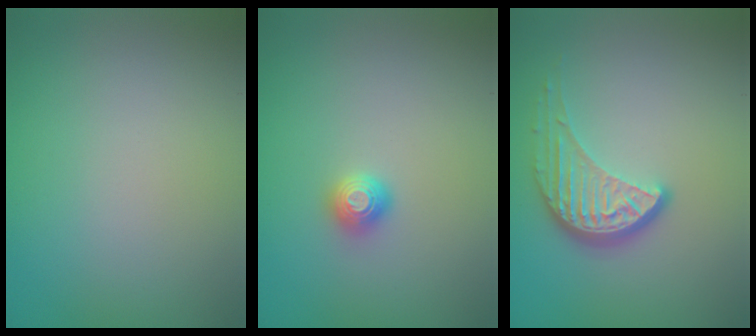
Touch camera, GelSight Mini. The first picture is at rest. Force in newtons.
{"total": 1.3, "press": 1.2, "slide": 0.5}
{"total": 4.2, "press": 3.0, "slide": 2.9}